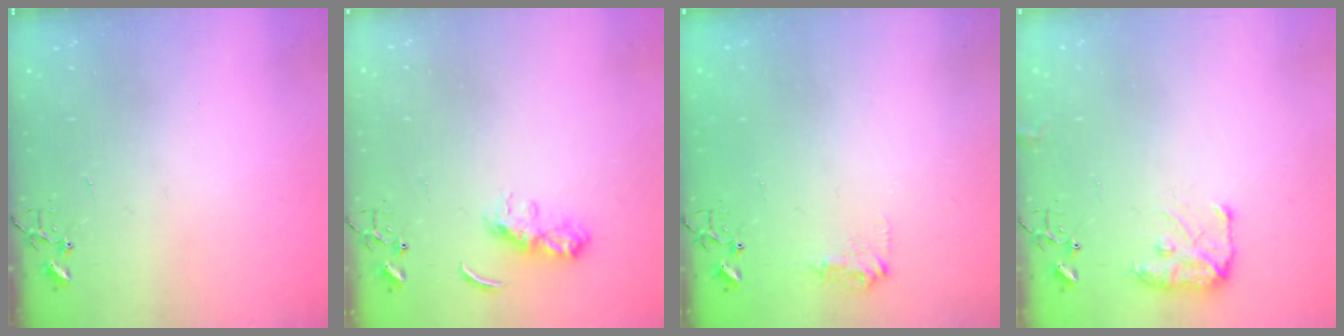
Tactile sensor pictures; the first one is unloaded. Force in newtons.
{"total": 6.7, "press": 6.7, "slide": 0.6}
{"total": 7.9, "press": 7.9, "slide": 0.3}
{"total": 8.9, "press": 8.8, "slide": 0.6}